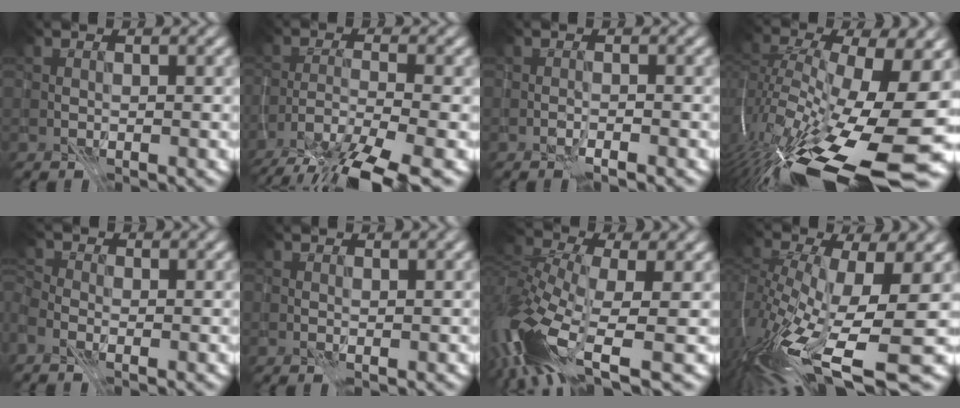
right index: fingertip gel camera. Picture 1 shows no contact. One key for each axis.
{"total": 8.3, "fx": -6.0, "fy": 2.3, "fz": 5.1, "tx": -0.093, "ty": -0.019, "tz": -0.107}
{"total": 0.7, "fx": -0.6, "fy": 0.1, "fz": 0.4, "tx": -0.004, "ty": 0.004, "tz": -0.013}
{"total": 16.4, "fx": -6.2, "fy": 5.5, "fz": 14.2, "tx": -0.286, "ty": -0.014, "tz": -0.109}
{"total": 2.1, "fx": -1.5, "fy": 1.0, "fz": 1.1, "tx": -0.021, "ty": -0.003, "tz": -0.022}
{"total": 0.8, "fx": 0.5, "fy": 0.2, "fz": 0.6, "tx": -0.007, "ty": 0.002, "tz": 0.005}
{"total": 12.2, "fx": -4.6, "fy": 5.3, "fz": 9.9, "tx": -0.238, "ty": -0.011, "tz": -0.071}
{"total": 14.0, "fx": -5.6, "fy": 4.8, "fz": 11.9, "tx": -0.262, "ty": -0.023, "tz": -0.087}